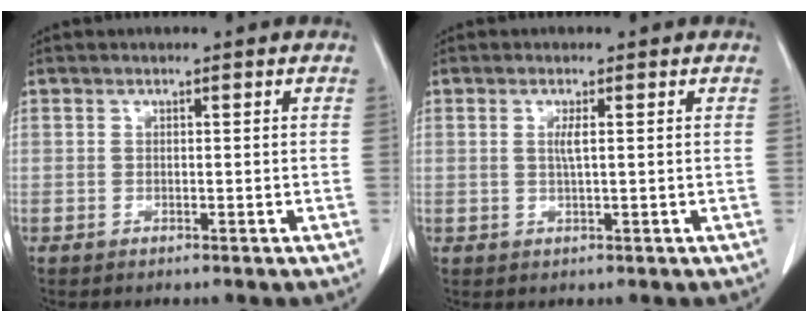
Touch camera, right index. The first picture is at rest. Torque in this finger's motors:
{"motor_torque": [0.19, -0.02, 0.02, 0.02]}